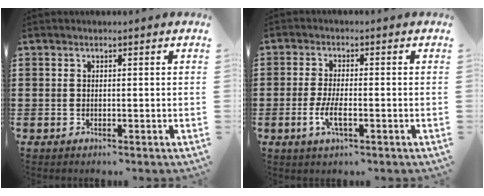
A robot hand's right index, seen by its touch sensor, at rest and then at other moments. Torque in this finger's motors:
{"motor_torque": [1.65, 0.49, 0.47, 0.10]}